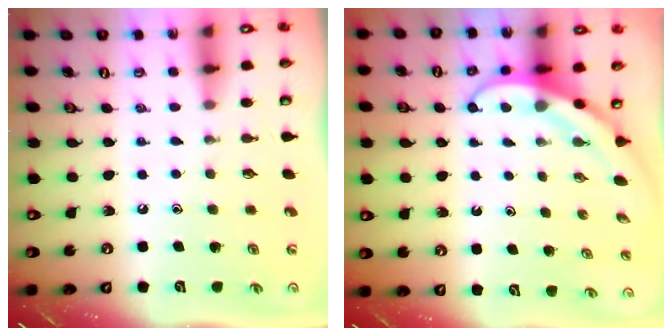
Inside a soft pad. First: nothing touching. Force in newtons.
{"total": 3.7, "press": 3.7, "slide": 0.3}